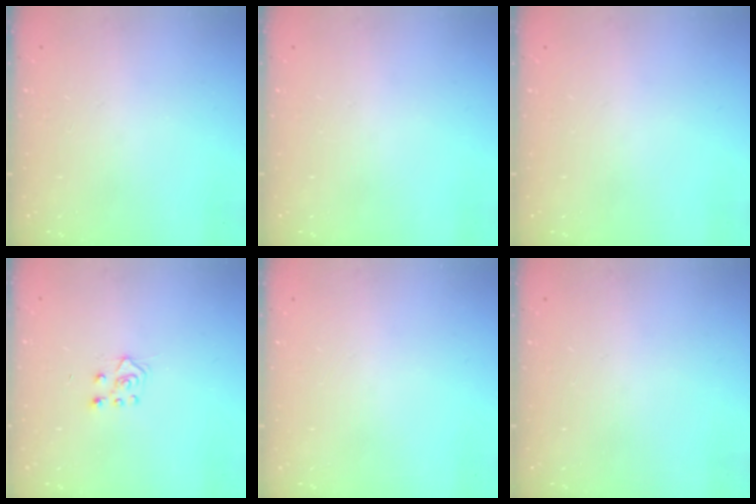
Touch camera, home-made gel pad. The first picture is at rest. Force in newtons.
{"total": 0.0}
{"total": 0.0}
{"total": 6.1, "press": 6.1, "slide": 0.5}
{"total": 0.0}
{"total": 0.0}